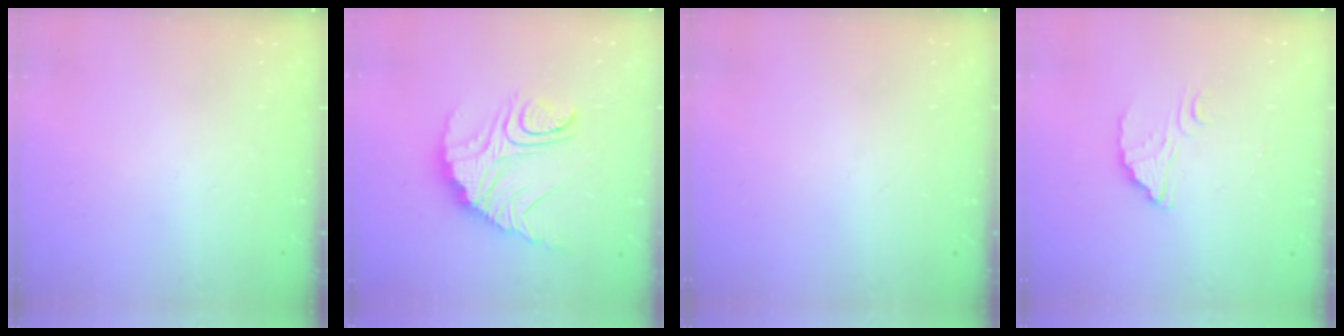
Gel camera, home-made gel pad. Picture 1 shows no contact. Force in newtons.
{"total": 14.7, "press": 14.7, "slide": 1.4}
{"total": 0.0}
{"total": 2.3, "press": 2.3, "slide": 0.0}